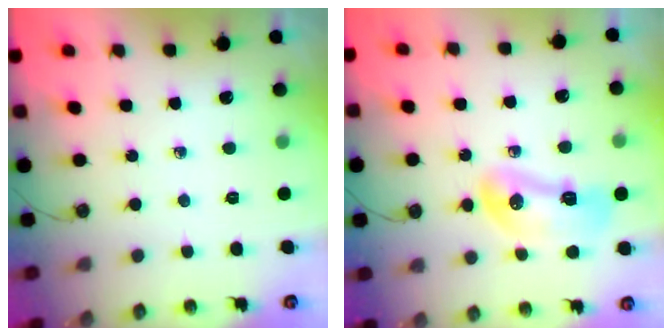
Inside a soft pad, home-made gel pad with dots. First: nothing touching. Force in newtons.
{"total": 11.6, "press": 11.1, "slide": 3.2}